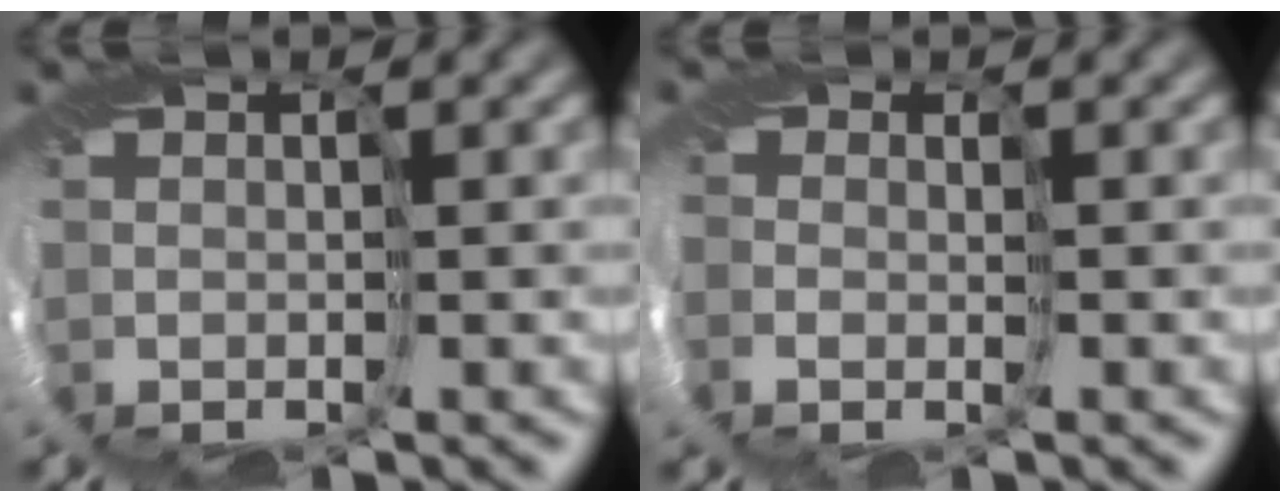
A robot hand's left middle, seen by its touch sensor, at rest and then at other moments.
{"total": 1.1, "force": [-0.9, 0.7, 0.1], "torque": [-0.005, -0.012, -0.022]}